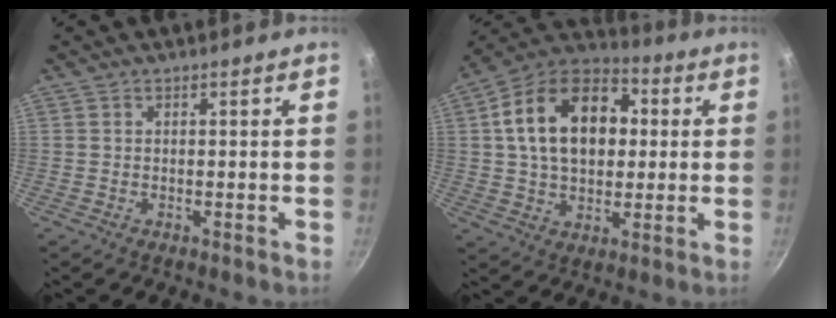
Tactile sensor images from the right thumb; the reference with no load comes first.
{"total": 19.8, "force": [3.3, 13.5, 14.1], "torque": [-0.206, 0.025, 0.040]}